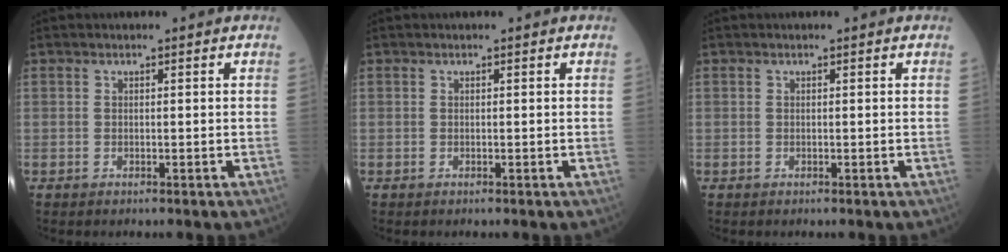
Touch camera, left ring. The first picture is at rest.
{"total": 0.0}
{"total": 0.0}